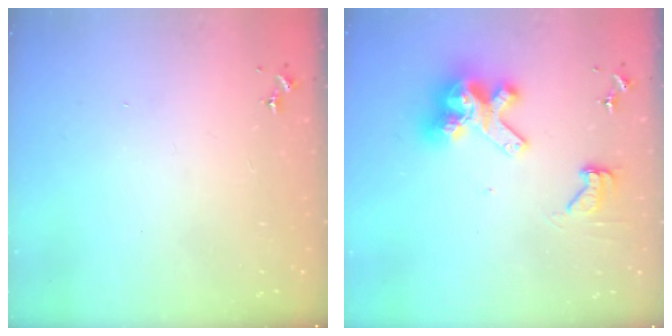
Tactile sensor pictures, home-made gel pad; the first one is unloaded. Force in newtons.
{"total": 14.4, "press": 14.3, "slide": 1.6}